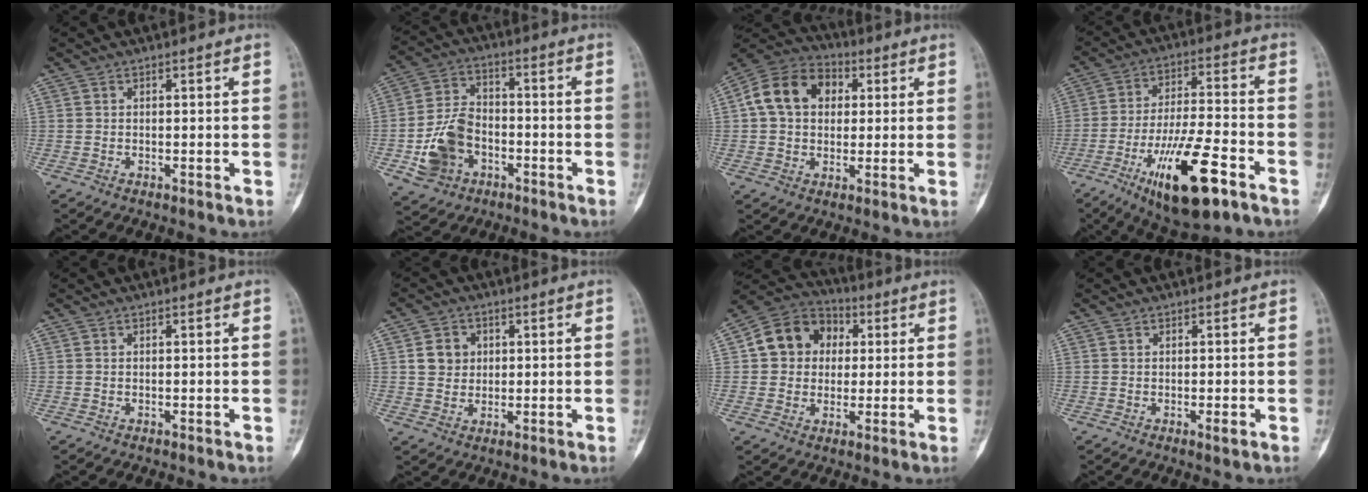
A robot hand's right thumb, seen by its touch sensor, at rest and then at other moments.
{"total": 11.4, "force": [-3.6, 8.5, 6.6], "torque": [-0.114, 0.028, -0.066]}
{"total": 13.5, "force": [2.7, 10.3, 8.3], "torque": [-0.131, 0.021, 0.036]}
{"total": 17.9, "force": [-8.8, 5.3, 14.7], "torque": [-0.258, 0.036, -0.140]}
{"total": 0.0}
{"total": 5.2, "force": [1.2, 4.7, 2.0], "torque": [-0.010, -0.001, 0.021]}
{"total": 12.0, "force": [2.2, 10.1, 6.0], "torque": [-0.073, 0.015, 0.026]}
{"total": 1.3, "force": [-0.5, 0.2, 1.2], "torque": [-0.018, -0.003, -0.007]}